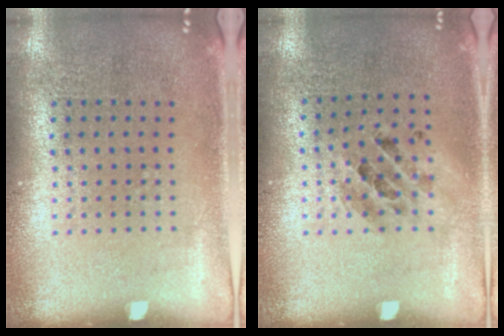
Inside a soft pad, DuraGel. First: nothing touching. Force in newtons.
{"total": 1.1, "press": 1.0, "slide": 0.2}